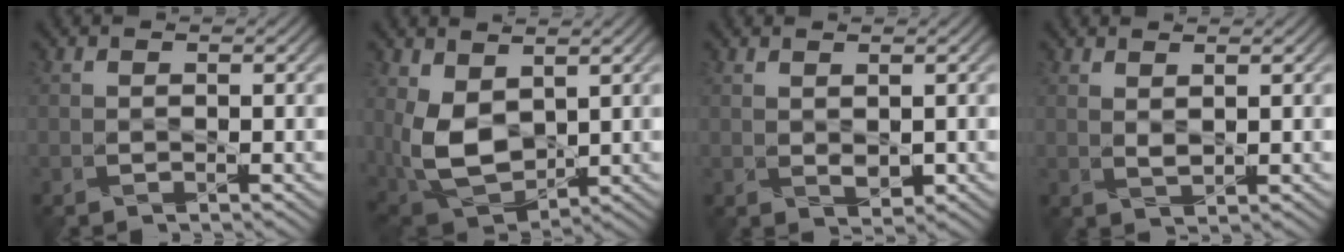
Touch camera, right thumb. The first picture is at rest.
{"total": 8.4, "force": [1.8, 5.4, 6.1], "torque": [-0.159, -0.010, 0.039]}
{"total": 1.4, "force": [0.4, 0.6, 1.2], "torque": [-0.027, -0.004, 0.013]}
{"total": 1.4, "force": [1.1, 0.0, 0.8], "torque": [-0.025, 0.001, 0.024]}